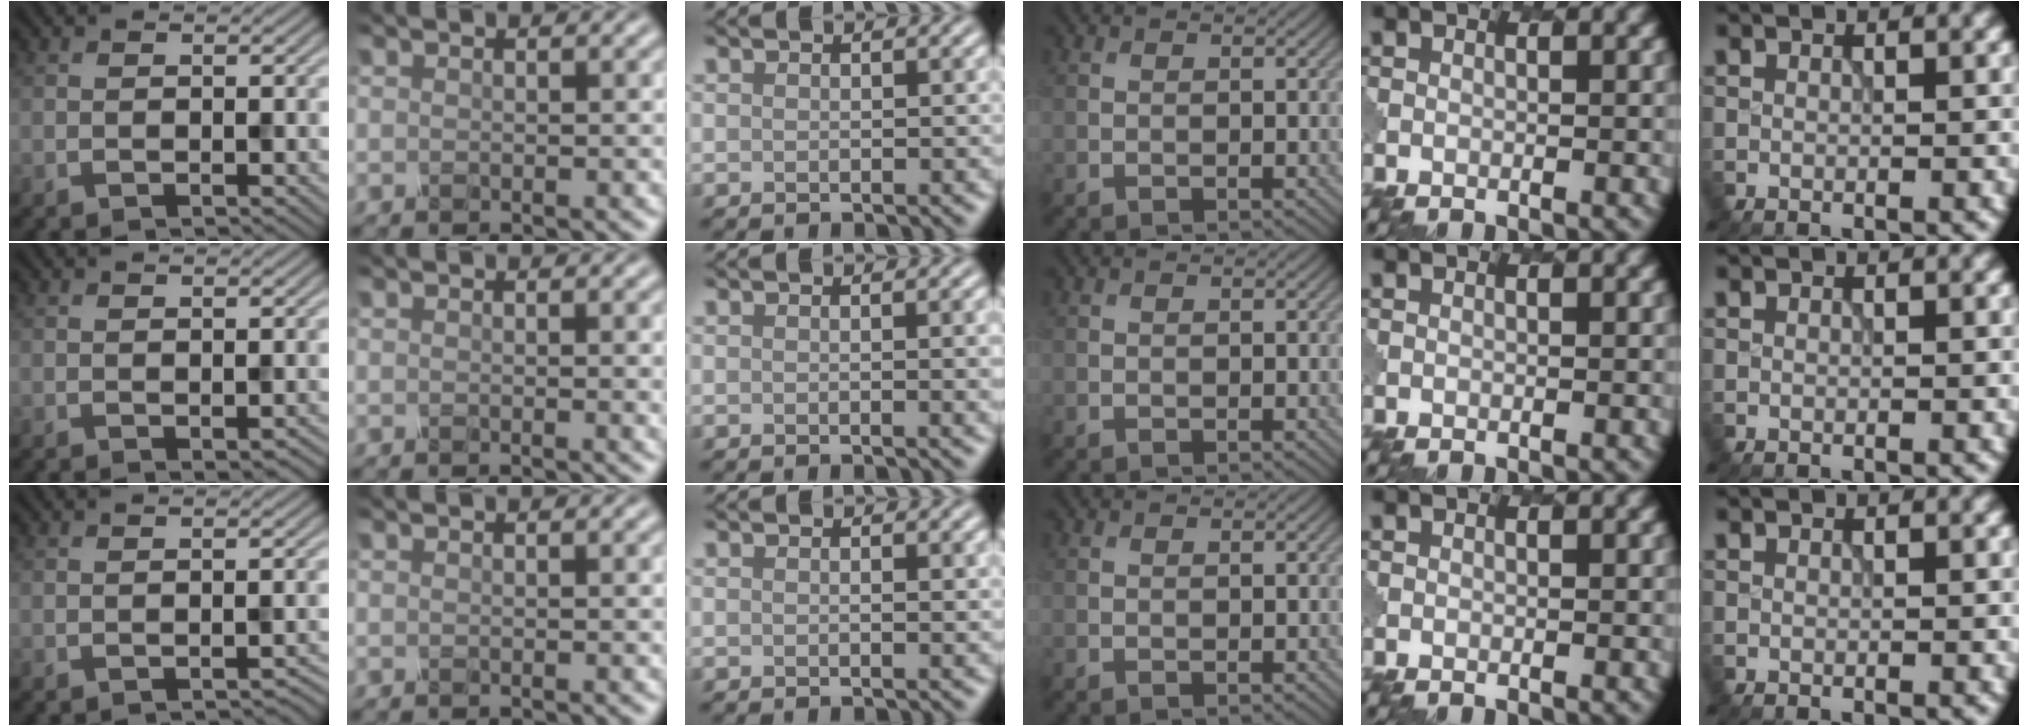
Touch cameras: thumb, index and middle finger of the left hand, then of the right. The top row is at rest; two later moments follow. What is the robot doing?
{"motion": "screw", "object": "spray bottle"}